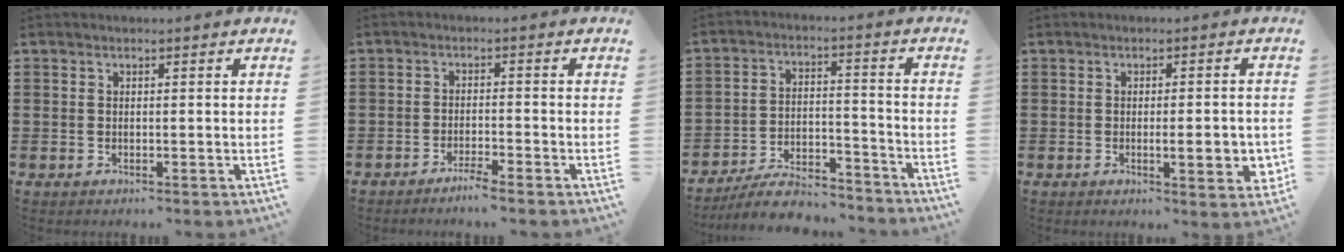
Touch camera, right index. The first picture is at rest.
{"total": 2.3, "force": [-2.1, -0.2, 1.1], "torque": [-0.019, 0.002, -0.038]}
{"total": 7.4, "force": [-6.9, 1.3, 2.2], "torque": [-0.046, 0.014, -0.134]}
{"total": 4.9, "force": [-1.0, 1.1, 4.7], "torque": [-0.059, -0.008, -0.017]}